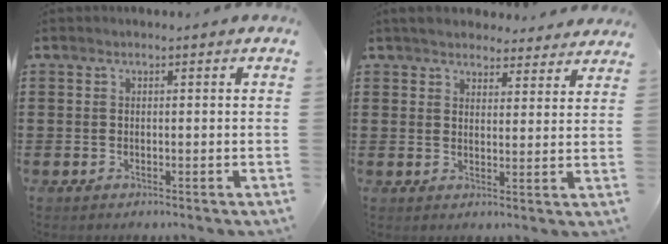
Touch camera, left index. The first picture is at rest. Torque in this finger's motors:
{"motor_torque": [1.43, -0.71, 0.63, 0.07]}